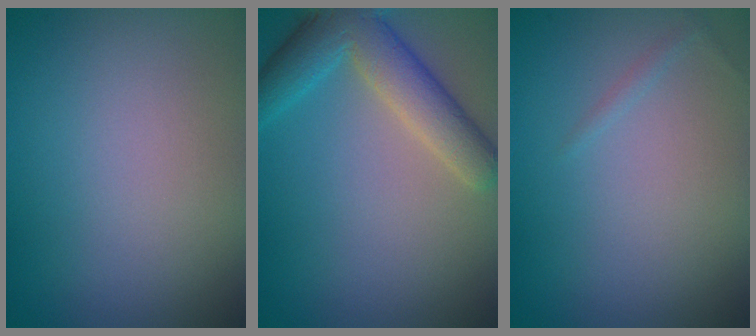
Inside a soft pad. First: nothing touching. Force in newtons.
{"total": 5.8, "press": 5.8, "slide": 0.3}
{"total": 0.5, "press": 0.5, "slide": 0.0}